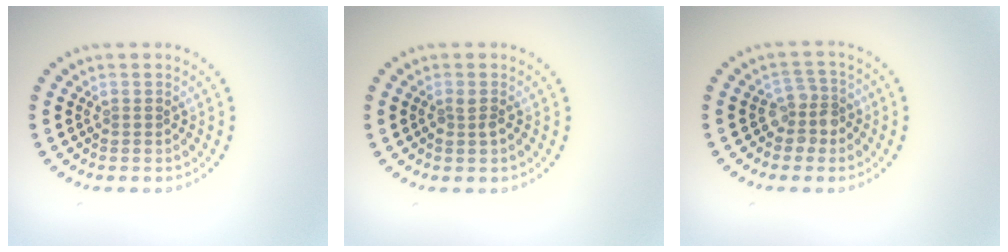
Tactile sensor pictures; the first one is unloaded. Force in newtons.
{"total": 0.9, "press": 0.8, "slide": 0.4}
{"total": 2.5, "press": 2.0, "slide": 1.5}